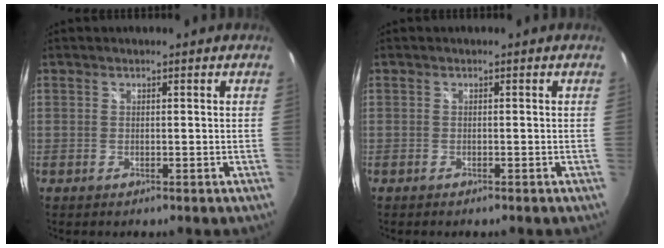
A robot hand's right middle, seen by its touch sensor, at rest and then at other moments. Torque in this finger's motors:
{"motor_torque": [-0.33, 0.18, -0.02, 0.00]}